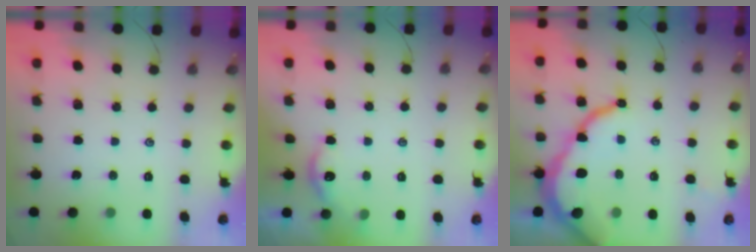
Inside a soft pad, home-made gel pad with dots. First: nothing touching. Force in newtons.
{"total": 5.1, "press": 5.1, "slide": 0.4}
{"total": 12.6, "press": 12.6, "slide": 1.1}